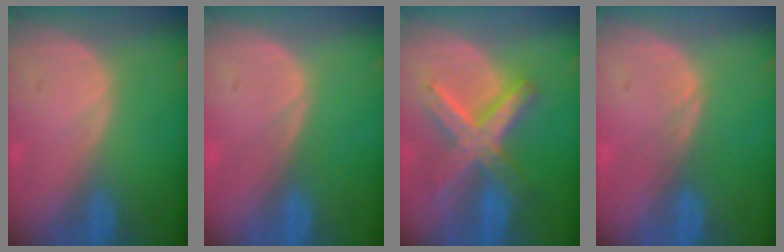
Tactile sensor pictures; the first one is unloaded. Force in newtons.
{"total": 0.0}
{"total": 8.8, "press": 8.8, "slide": 0.7}
{"total": 0.7, "press": 0.7, "slide": 0.1}